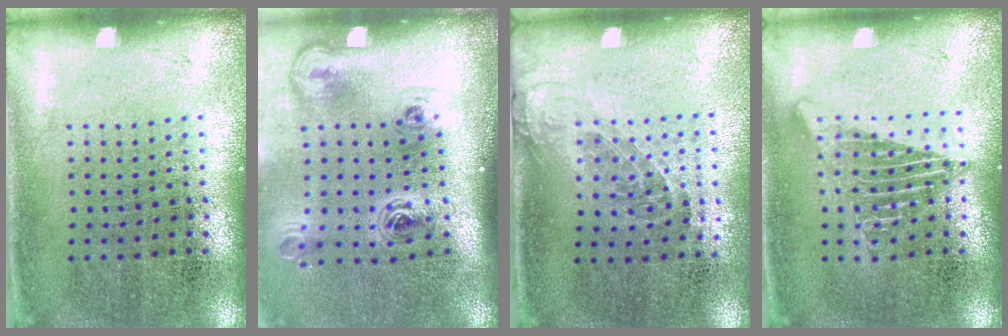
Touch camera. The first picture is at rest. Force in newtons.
{"total": 2.2, "press": 1.4, "slide": 1.7}
{"total": 1.2, "press": 1.0, "slide": 0.7}
{"total": 2.6, "press": 2.5, "slide": 0.3}